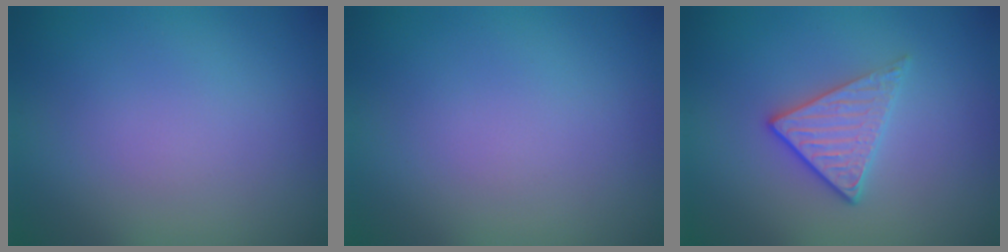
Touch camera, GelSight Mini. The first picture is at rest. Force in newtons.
{"total": 0.0}
{"total": 2.7, "press": 2.4, "slide": 1.2}